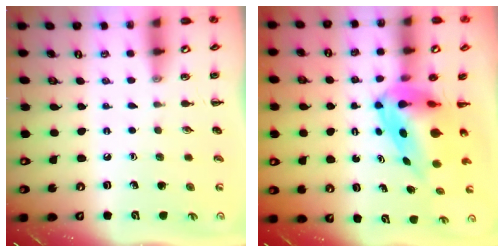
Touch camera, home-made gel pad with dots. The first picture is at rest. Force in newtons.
{"total": 8.1, "press": 7.7, "slide": 2.3}